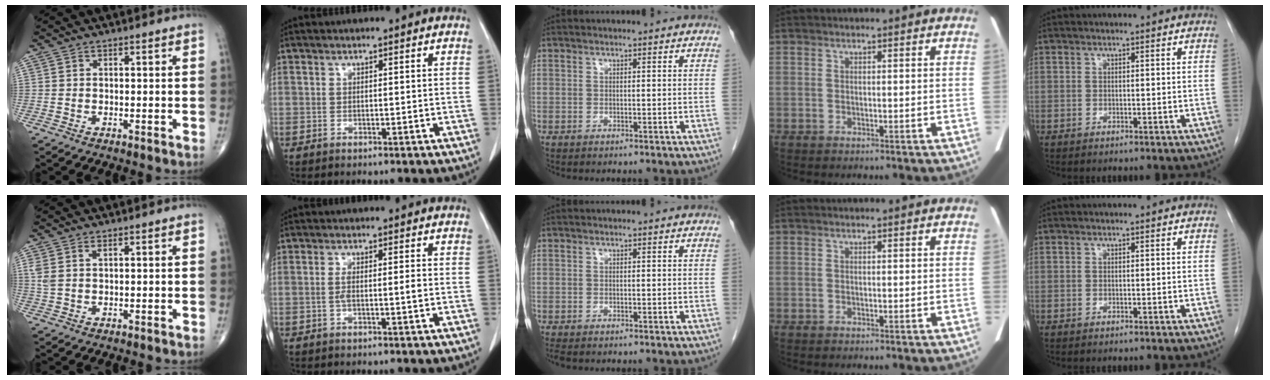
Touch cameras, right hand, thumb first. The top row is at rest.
{"thumb": {"total": 2.4, "force": [1.2, 0.9, 1.9], "torque": [-0.052, 0.008, 0.033]}, "index": {"total": 2.5, "force": [-0.5, 0.2, 2.5], "torque": [-0.049, 0.001, -0.008]}, "middle": {"total": 1.2, "force": [-1.0, 0.4, 0.5], "torque": [-0.011, -0.004, -0.015]}}